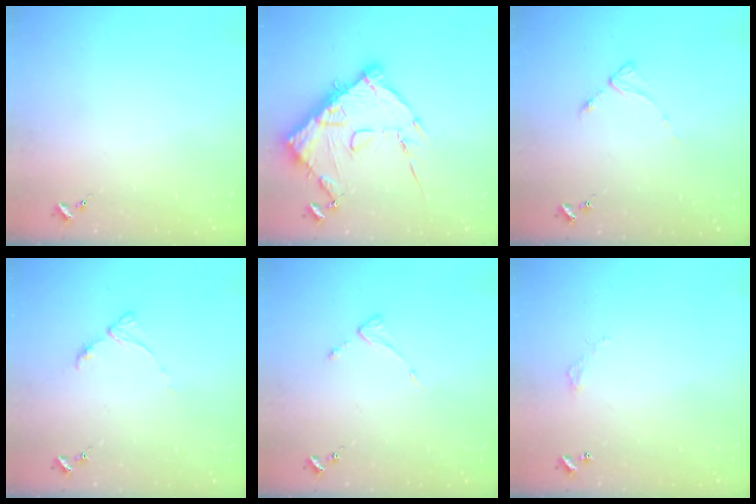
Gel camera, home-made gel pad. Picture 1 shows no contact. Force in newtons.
{"total": 15.0, "press": 14.9, "slide": 1.5}
{"total": 2.7, "press": 2.7, "slide": 0.4}
{"total": 4.5, "press": 4.5, "slide": 0.5}
{"total": 2.6, "press": 2.6, "slide": 0.3}
{"total": 2.8, "press": 2.8, "slide": 0.2}